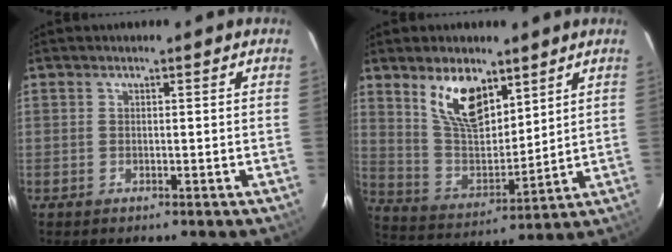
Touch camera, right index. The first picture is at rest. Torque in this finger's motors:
{"motor_torque": [0.73, 0.69, 0.29, 0.10]}